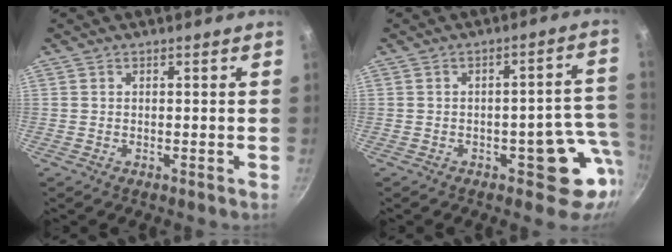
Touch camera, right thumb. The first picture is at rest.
{"total": 9.8, "force": [-3.3, 5.3, 7.6], "torque": [-0.023, 0.034, -0.036]}